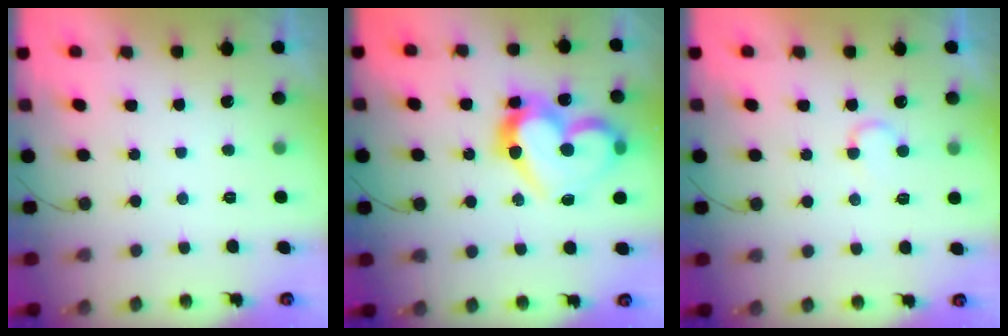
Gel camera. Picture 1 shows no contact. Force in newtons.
{"total": 19.1, "press": 19.1, "slide": 1.8}
{"total": 4.8, "press": 4.8, "slide": 0.4}